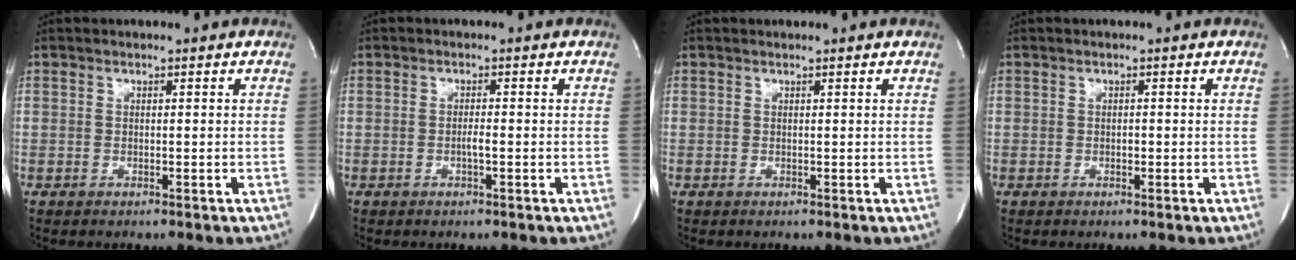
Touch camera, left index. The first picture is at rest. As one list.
[{"total": 1.3, "force": [-0.4, 0.0, 1.2], "torque": [-0.024, 0.000, -0.008]}, {"total": 0.7, "force": [0.6, -0.1, 0.2], "torque": [-0.008, 0.000, 0.013]}, {"total": 0.5, "force": [-0.1, 0.3, 0.4], "torque": [-0.007, 0.001, -0.002]}]